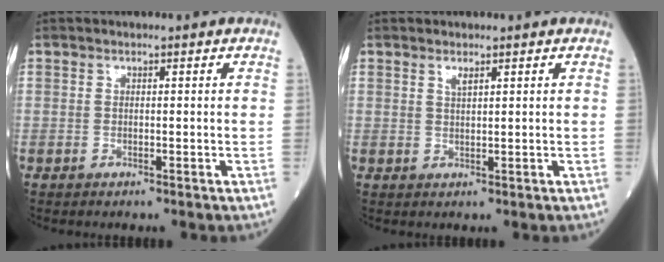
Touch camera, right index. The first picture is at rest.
{"total": 1.2, "force": [0.8, 0.1, 0.8], "torque": [-0.018, -0.004, 0.016]}